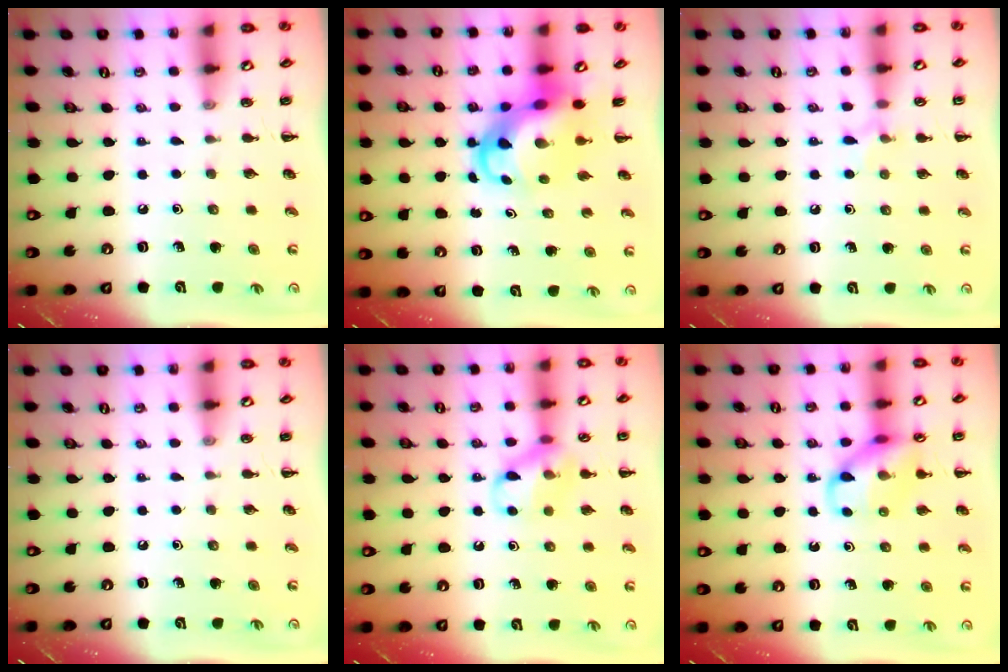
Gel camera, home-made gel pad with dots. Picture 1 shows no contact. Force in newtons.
{"total": 6.6, "press": 6.3, "slide": 2.2}
{"total": 5.8, "press": 5.5, "slide": 2.0}
{"total": 0.0}
{"total": 12.2, "press": 12.1, "slide": 1.5}
{"total": 12.0, "press": 11.9, "slide": 1.8}